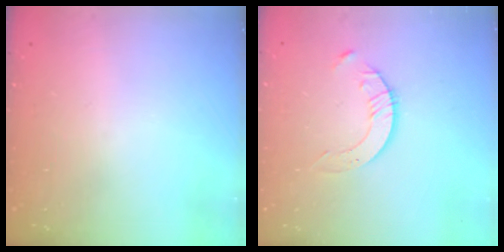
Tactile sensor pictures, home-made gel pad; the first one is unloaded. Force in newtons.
{"total": 3.5, "press": 3.4, "slide": 0.4}